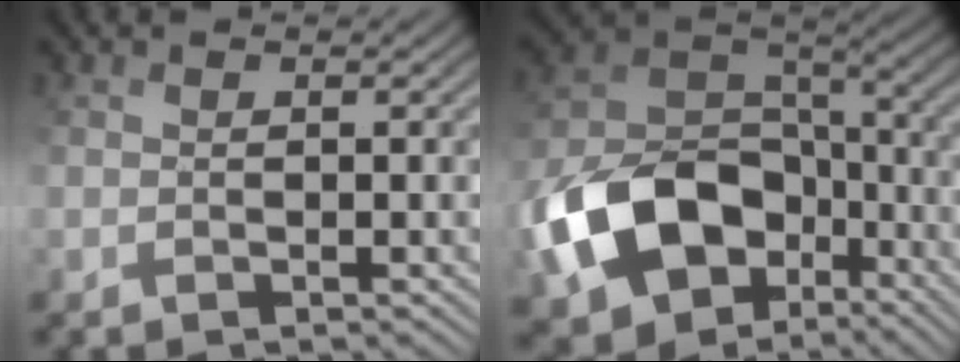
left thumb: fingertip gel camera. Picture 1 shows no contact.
{"total": 15.5, "force": [-6.0, 11.0, 9.0], "torque": [-0.194, -0.032, -0.117]}